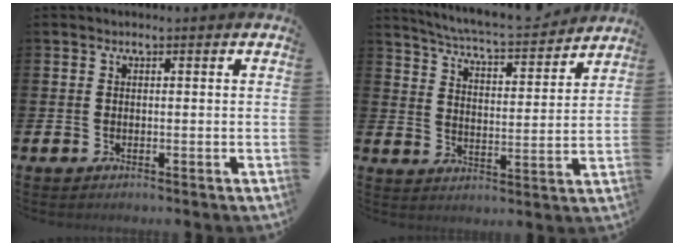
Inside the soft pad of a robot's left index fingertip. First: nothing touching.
{"total": 6.2, "force": [6.1, 0.1, 1.4], "torque": [-0.056, -0.044, 0.103]}